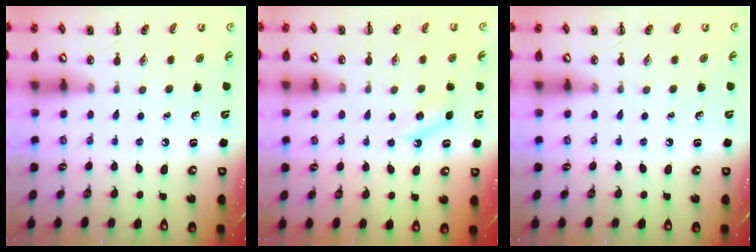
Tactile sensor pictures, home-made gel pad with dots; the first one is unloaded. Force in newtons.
{"total": 5.2, "press": 5.0, "slide": 1.6}
{"total": 0.0}